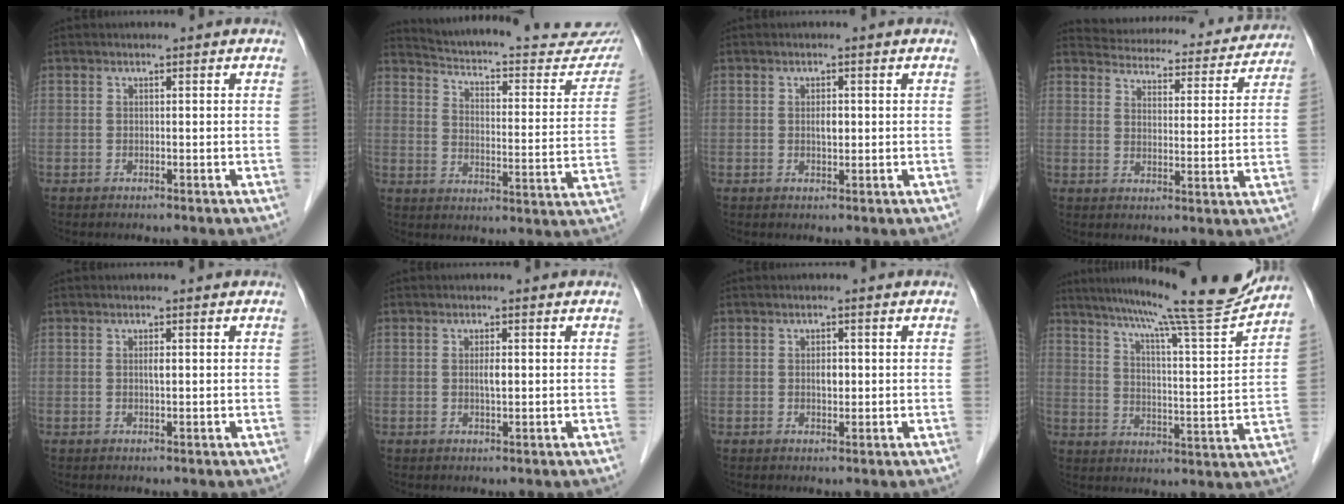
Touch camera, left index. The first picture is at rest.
{"total": 25.8, "force": [24.2, 4.6, 7.6], "torque": [-0.109, -0.081, 0.290]}
{"total": 1.5, "force": [0.2, 0.6, 1.4], "torque": [-0.023, -0.001, 0.004]}
{"total": 20.3, "force": [19.2, 5.0, 4.3], "torque": [-0.055, -0.012, 0.232]}
{"total": 0.8, "force": [0.1, 0.0, 0.8], "torque": [-0.016, -0.001, 0.002]}
{"total": 1.4, "force": [0.1, 0.1, 1.4], "torque": [-0.027, -0.001, 0.003]}
{"total": 1.5, "force": [0.1, 0.7, 1.3], "torque": [-0.021, 0.000, 0.003]}
{"total": 17.1, "force": [15.2, -1.5, 7.7], "torque": [-0.122, -0.030, 0.212]}